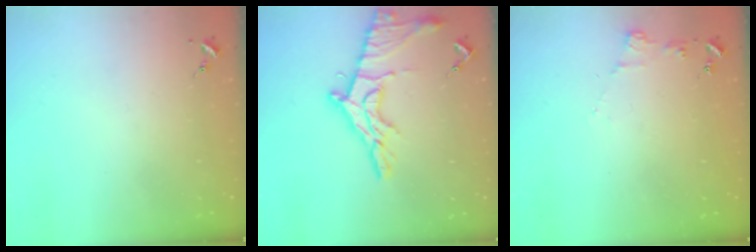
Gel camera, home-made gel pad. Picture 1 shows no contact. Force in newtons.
{"total": 17.8, "press": 17.8, "slide": 1.2}
{"total": 4.3, "press": 4.2, "slide": 0.5}